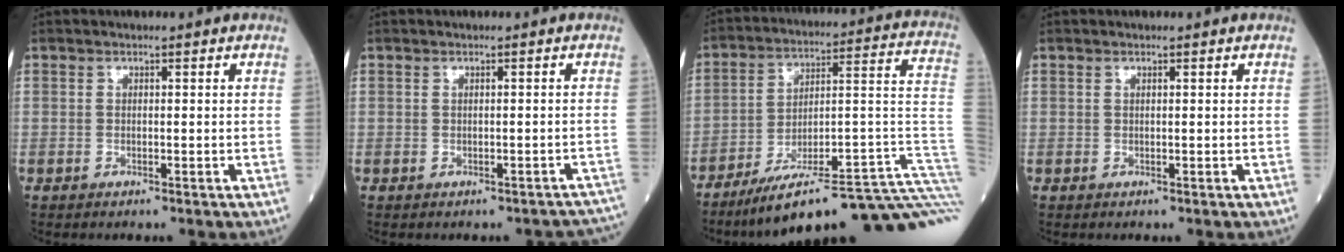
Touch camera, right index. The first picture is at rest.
{"total": 3.4, "force": [-2.9, 1.4, 1.0], "torque": [0.002, 0.009, -0.025]}
{"total": 27.9, "force": [-20.6, 0.8, 18.8], "torque": [-0.150, 0.013, -0.299]}
{"total": 0.0}